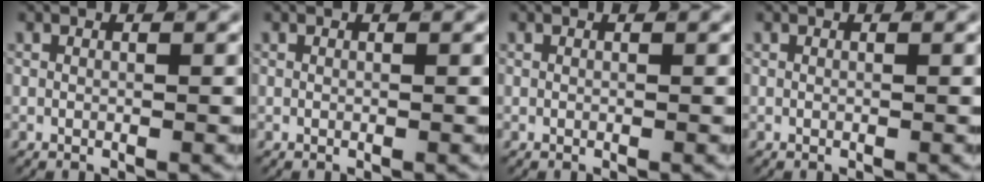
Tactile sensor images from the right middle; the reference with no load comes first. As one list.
[{"total": 0.0}, {"total": 0.0}, {"total": 0.0}]